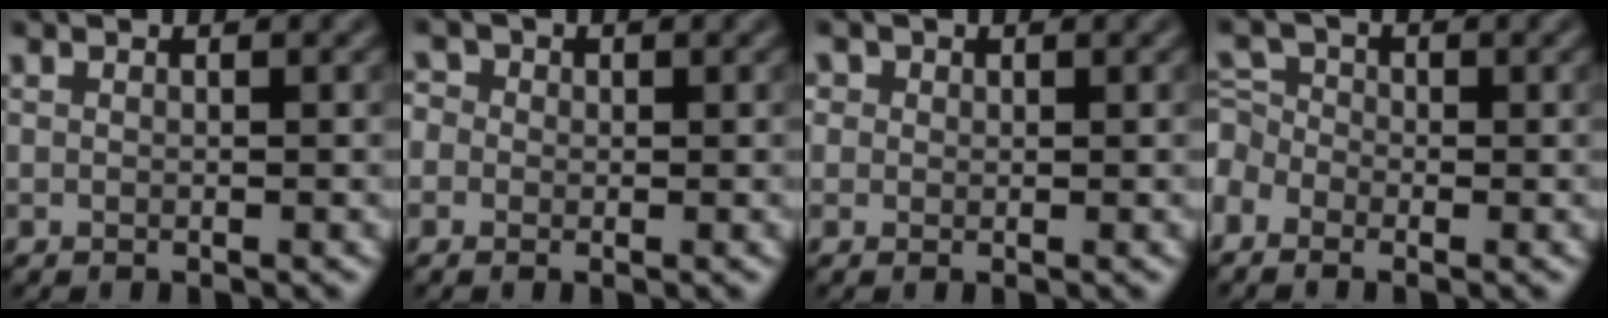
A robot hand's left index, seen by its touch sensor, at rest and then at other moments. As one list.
[{"total": 1.6, "force": [0.1, 1.5, 0.5], "torque": [-0.007, 0.013, -0.014]}, {"total": 0.9, "force": [0.3, 0.9, 0.1], "torque": [-0.002, -0.001, 0.005]}, {"total": 3.7, "force": [-1.9, 2.7, 1.6], "torque": [-0.032, 0.017, -0.042]}]